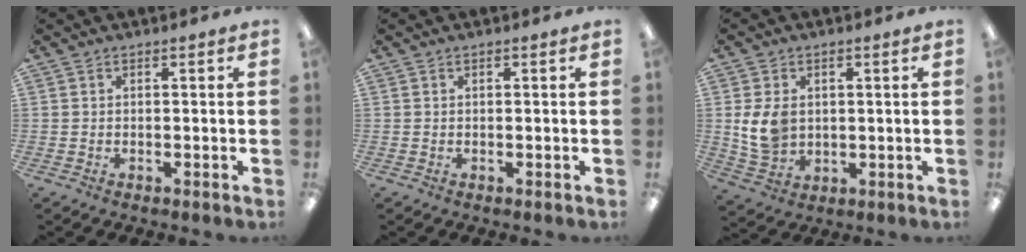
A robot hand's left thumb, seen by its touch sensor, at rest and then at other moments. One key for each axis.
{"total": 0.0}
{"total": 7.6, "fx": 1.2, "fy": 5.8, "fz": 4.8, "tx": -0.110, "ty": 0.002, "tz": 0.021}